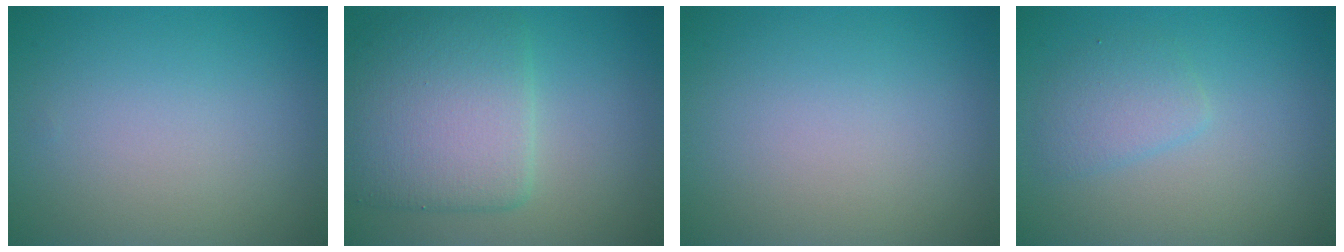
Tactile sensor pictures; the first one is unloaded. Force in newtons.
{"total": 7.0, "press": 7.0, "slide": 0.2}
{"total": 0.0}
{"total": 2.0, "press": 2.0, "slide": 0.0}